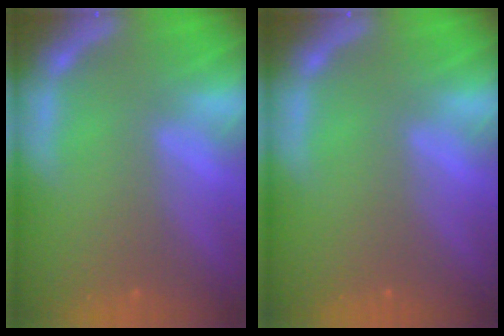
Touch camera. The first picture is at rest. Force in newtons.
{"total": 0.0}